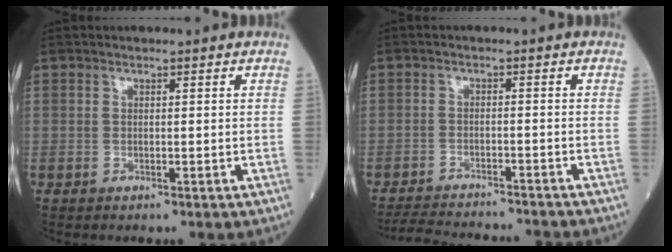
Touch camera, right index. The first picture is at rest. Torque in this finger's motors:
{"motor_torque": [-1.68, -0.46, -1.05, -0.21]}